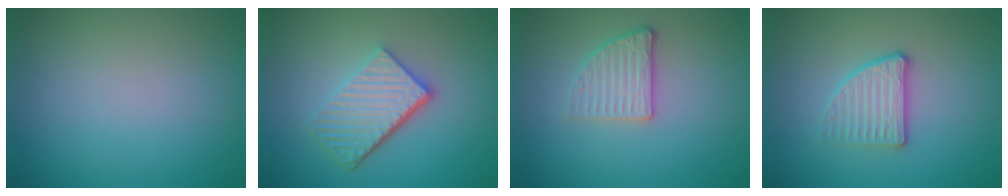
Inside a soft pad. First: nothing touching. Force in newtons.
{"total": 5.3, "press": 3.8, "slide": 3.8}
{"total": 2.7, "press": 2.4, "slide": 1.1}
{"total": 2.8, "press": 2.5, "slide": 1.2}